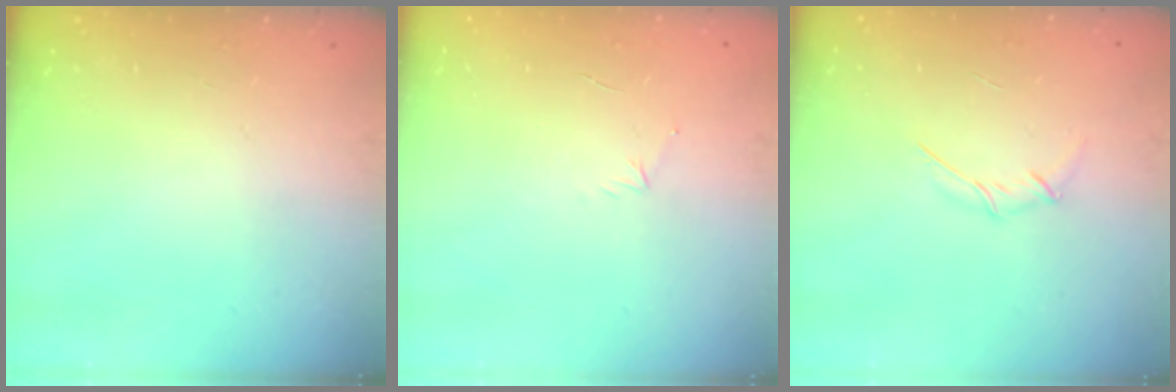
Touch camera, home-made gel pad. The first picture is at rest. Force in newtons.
{"total": 3.2, "press": 3.1, "slide": 0.8}
{"total": 3.1, "press": 3.0, "slide": 0.8}